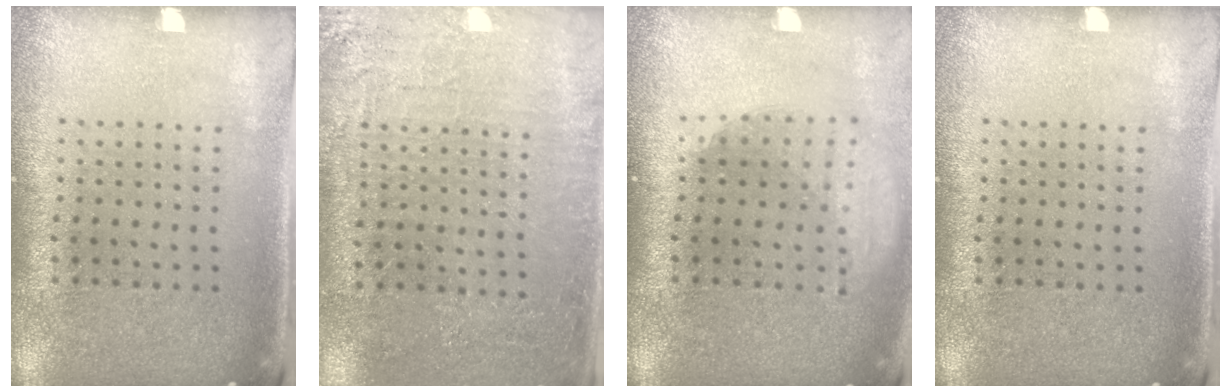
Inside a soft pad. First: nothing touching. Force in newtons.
{"total": 2.8, "press": 2.8, "slide": 0.3}
{"total": 1.8, "press": 1.4, "slide": 1.2}
{"total": 0.0}